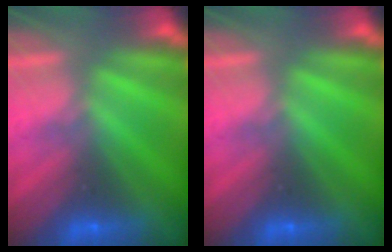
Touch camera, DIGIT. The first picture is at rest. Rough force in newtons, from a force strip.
{"total": 0.0}